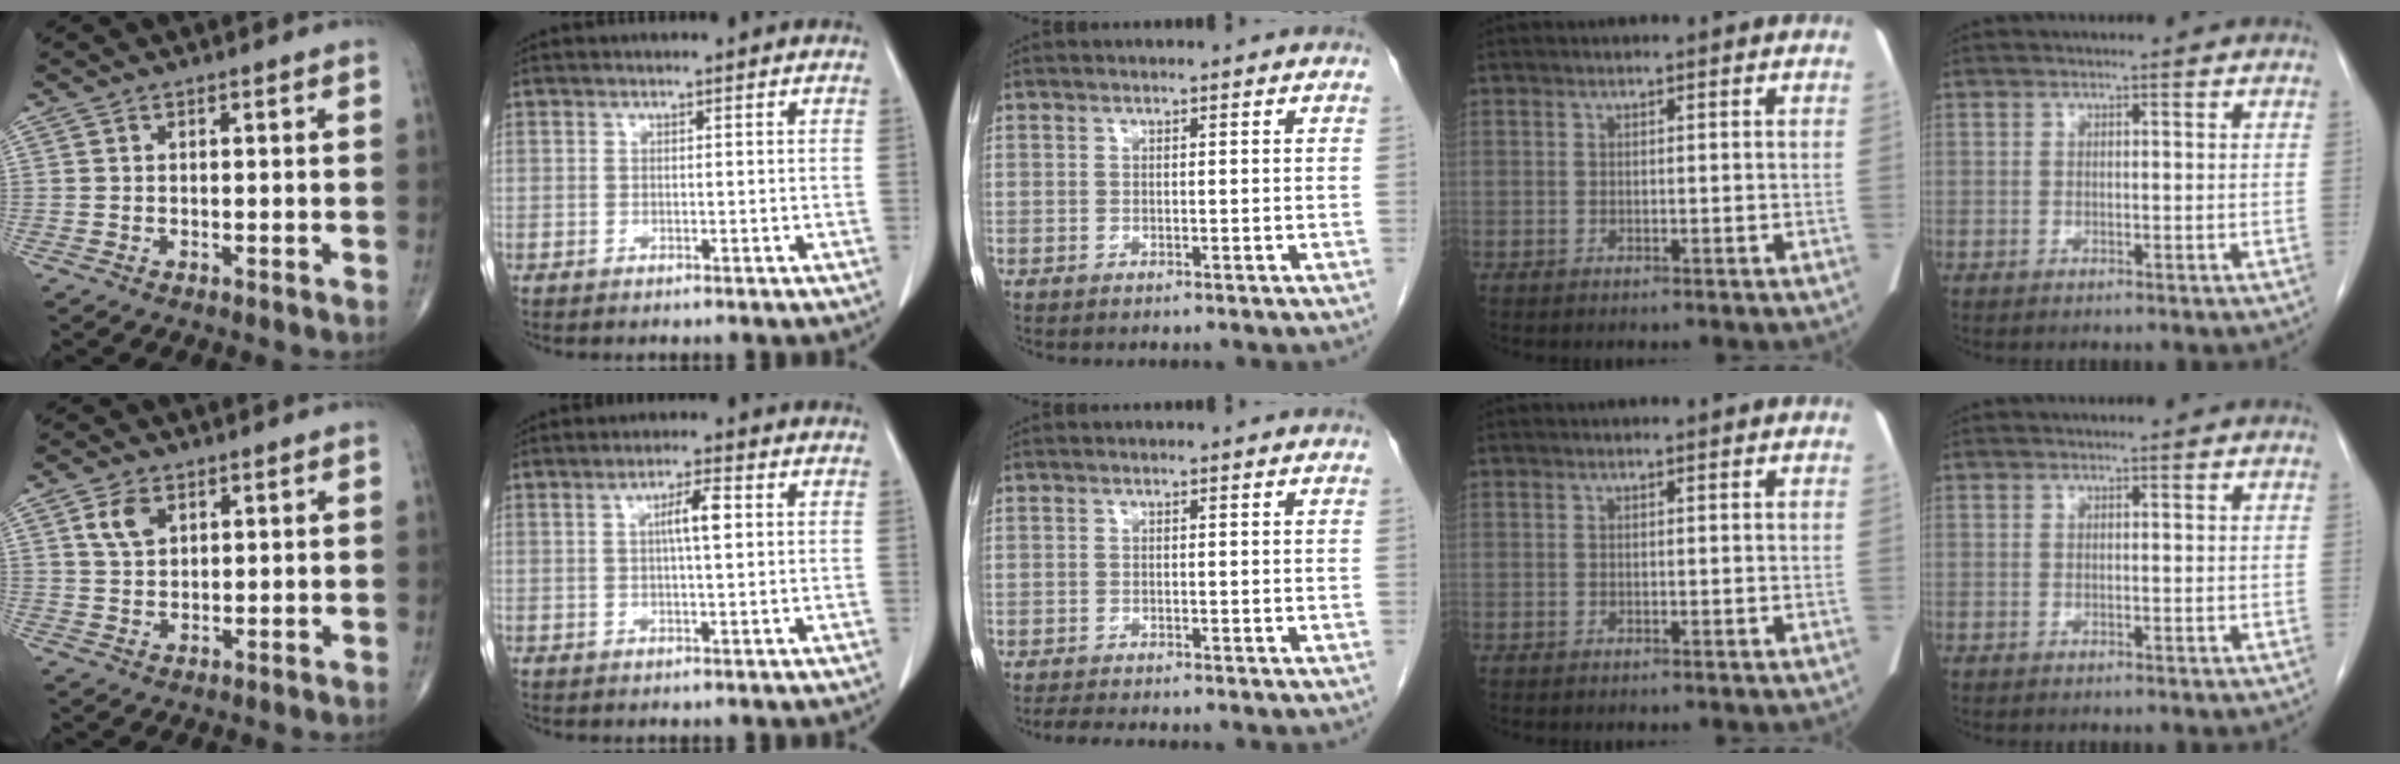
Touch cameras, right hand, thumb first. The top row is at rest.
{"thumb": {"total": 4.7, "force": [2.1, 3.0, 3.0], "torque": [-0.046, -0.007, 0.042]}, "index": {"total": 4.2, "force": [0.8, 0.4, 4.1], "torque": [-0.070, 0.005, 0.010]}, "middle": {"total": 3.4, "force": [-3.0, 0.3, 1.6], "torque": [-0.029, -0.011, -0.045]}}